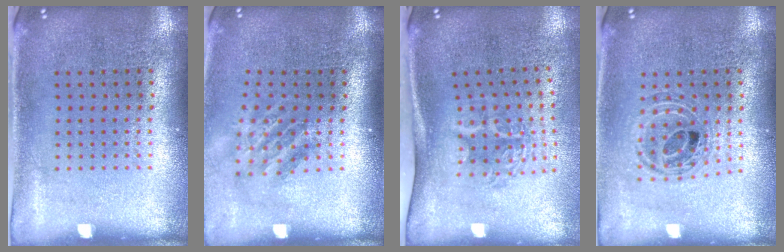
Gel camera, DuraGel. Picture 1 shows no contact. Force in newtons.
{"total": 1.7, "press": 1.2, "slide": 1.2}
{"total": 1.9, "press": 1.3, "slide": 1.5}
{"total": 0.5, "press": 0.5, "slide": 0.2}